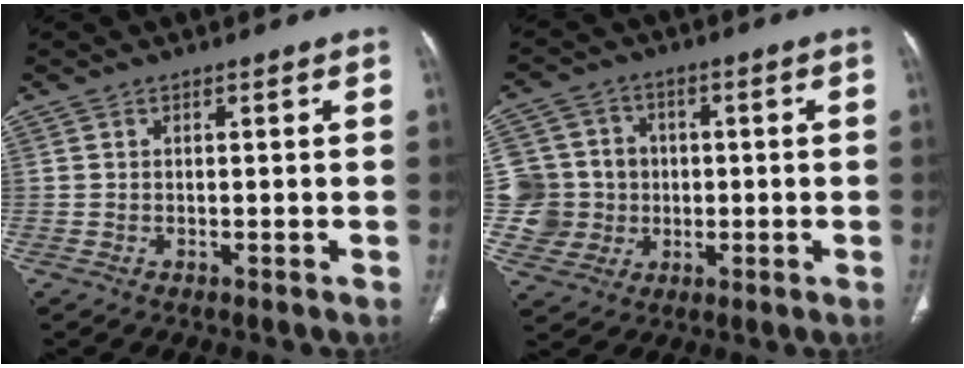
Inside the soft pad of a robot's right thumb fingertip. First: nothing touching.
{"total": 11.1, "force": [-0.1, 10.9, 2.5], "torque": [-0.019, 0.019, 0.005]}